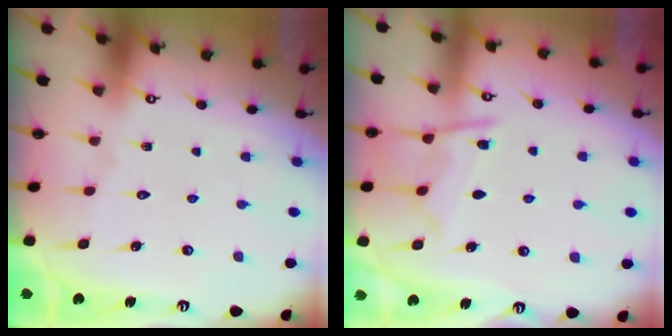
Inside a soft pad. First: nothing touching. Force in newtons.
{"total": 9.8, "press": 9.7, "slide": 1.0}